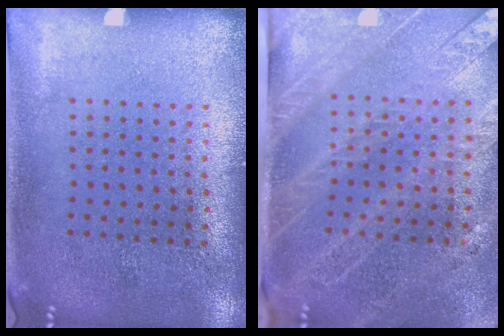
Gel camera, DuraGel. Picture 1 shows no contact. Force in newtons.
{"total": 3.4, "press": 2.9, "slide": 1.7}